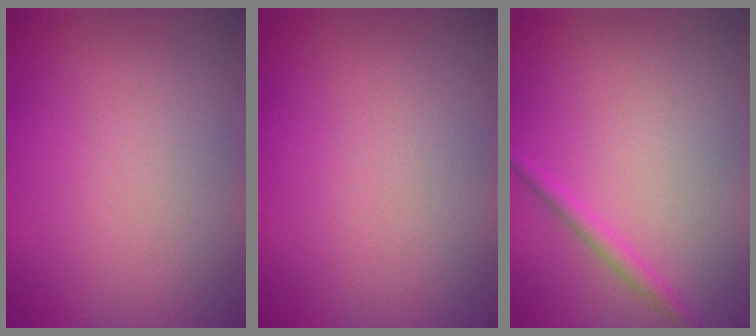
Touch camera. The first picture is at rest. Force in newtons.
{"total": 0.0}
{"total": 1.4, "press": 1.4, "slide": 0.1}